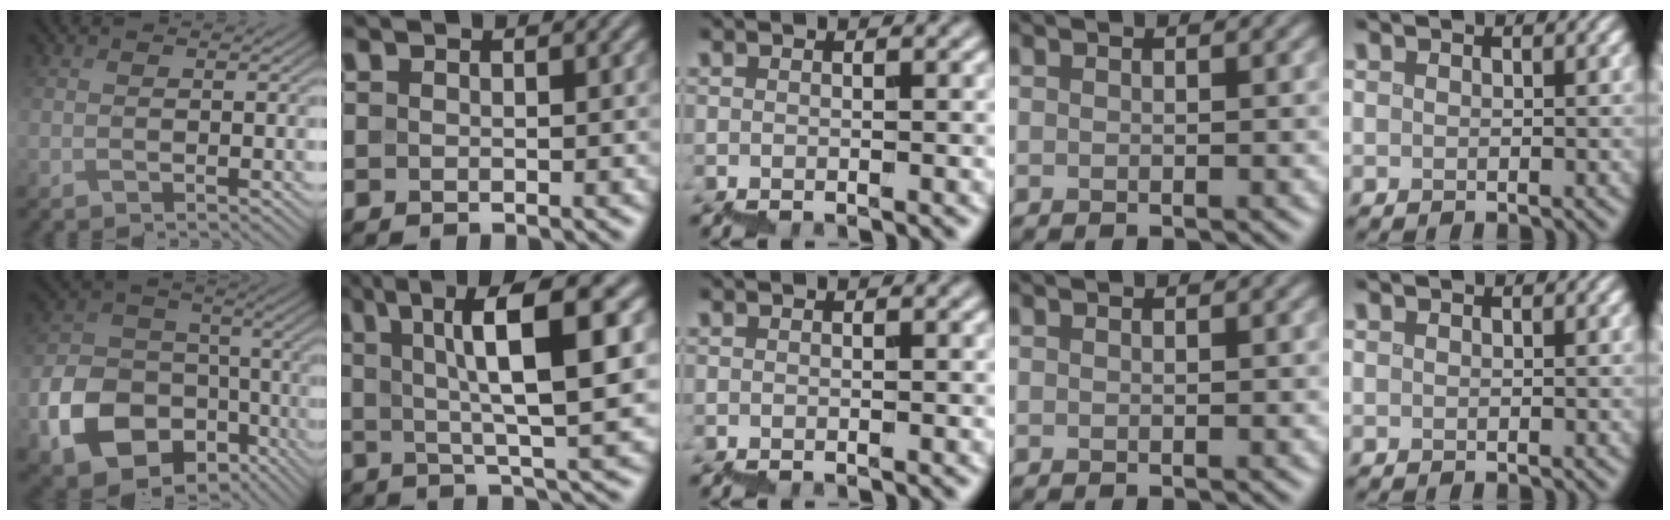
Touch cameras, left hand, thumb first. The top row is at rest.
{"thumb": {"total": 13.6, "force": [-5.6, 10.2, 7.0], "torque": [-0.166, -0.039, -0.100]}, "index": {"total": 11.6, "force": [3.3, 2.6, 10.8], "torque": [-0.147, 0.018, 0.046]}}